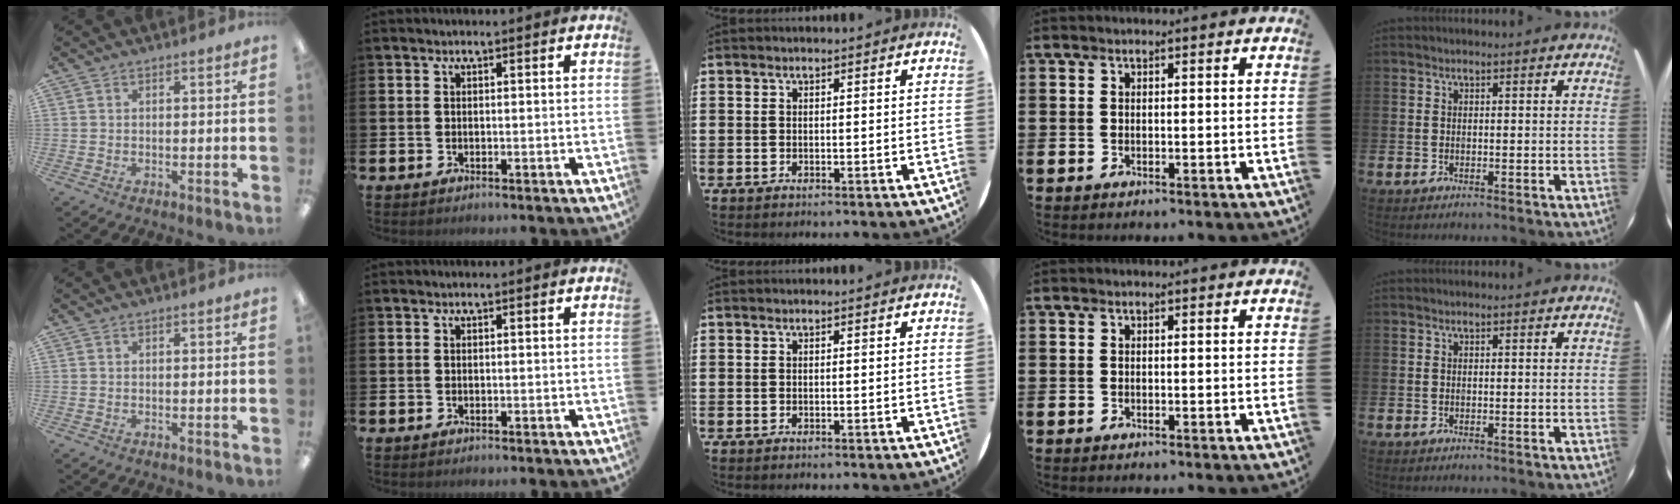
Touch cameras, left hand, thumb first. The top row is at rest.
{}